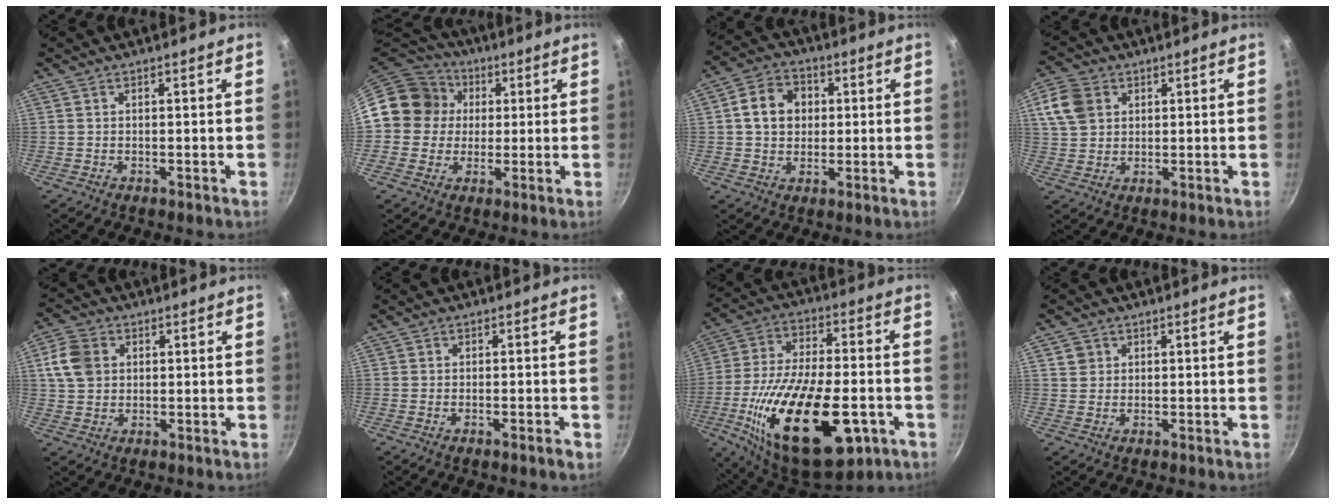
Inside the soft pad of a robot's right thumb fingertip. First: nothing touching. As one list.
[{"total": 14.0, "force": [2.1, 12.9, 5.1], "torque": [-0.065, 0.024, 0.020]}, {"total": 9.2, "force": [1.6, 7.5, 5.1], "torque": [-0.066, 0.012, 0.016]}, {"total": 8.3, "force": [2.9, 6.4, 4.3], "torque": [-0.068, 0.006, 0.055]}, {"total": 7.7, "force": [1.9, 6.1, 4.3], "torque": [-0.069, 0.003, 0.028]}, {"total": 1.8, "force": [-0.9, 0.2, 1.5], "torque": [-0.031, 0.007, -0.018]}, {"total": 30.3, "force": [-9.6, 14.2, 25.0], "torque": [-0.425, 0.014, -0.145]}, {"total": 2.8, "force": [1.0, 2.5, 0.7], "torque": [0.002, 0.006, 0.017]}]